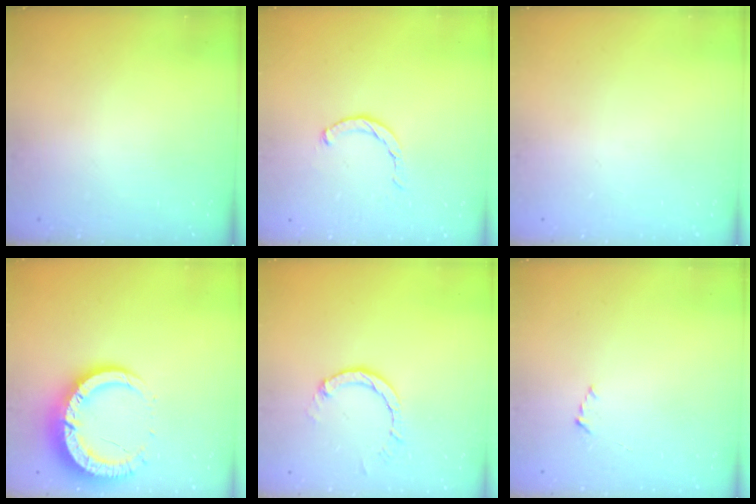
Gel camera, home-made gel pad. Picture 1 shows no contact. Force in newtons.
{"total": 1.4, "press": 1.3, "slide": 0.3}
{"total": 0.0}
{"total": 11.1, "press": 11.1, "slide": 1.0}
{"total": 3.2, "press": 3.2, "slide": 0.2}
{"total": 2.2, "press": 2.1, "slide": 0.3}